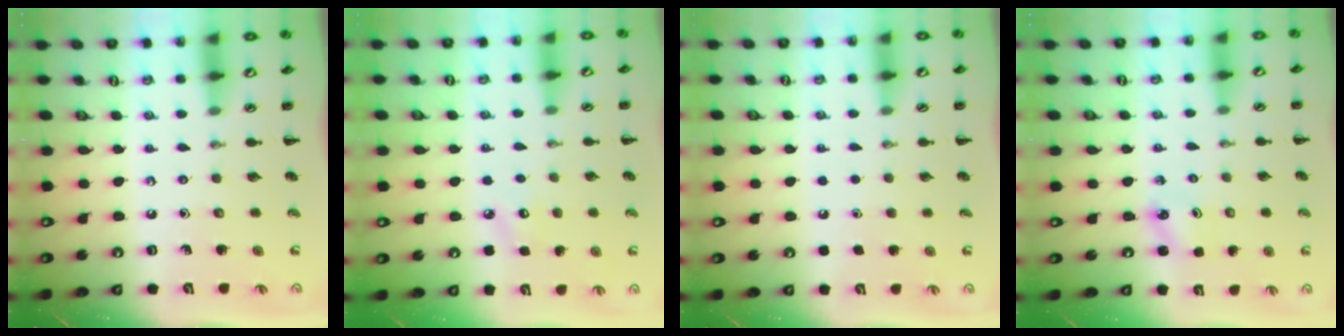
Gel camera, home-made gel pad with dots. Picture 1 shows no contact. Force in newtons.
{"total": 5.5, "press": 5.2, "slide": 1.6}
{"total": 1.7, "press": 1.7, "slide": 0.1}
{"total": 2.0, "press": 2.0, "slide": 0.6}